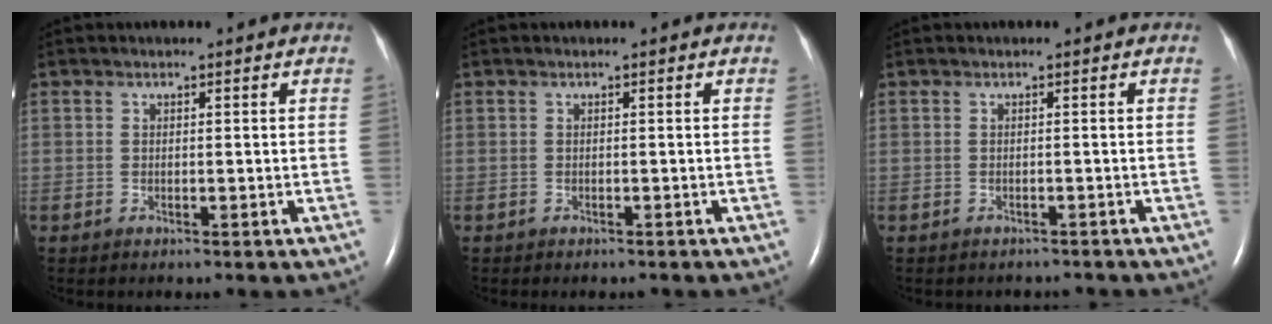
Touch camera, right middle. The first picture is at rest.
{"total": 1.4, "force": [-1.2, 0.4, 0.5], "torque": [-0.013, -0.003, -0.013]}
{"total": 3.4, "force": [-3.1, 1.3, 0.4], "torque": [-0.007, -0.001, -0.035]}